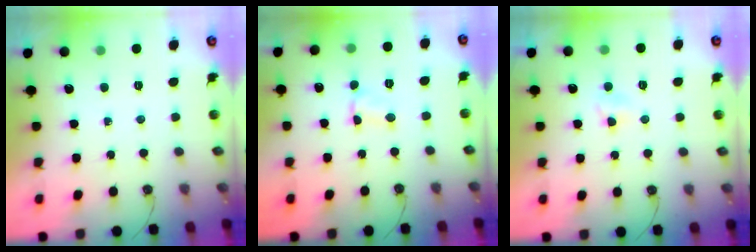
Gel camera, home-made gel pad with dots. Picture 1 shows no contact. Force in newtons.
{"total": 2.3, "press": 2.3, "slide": 0.3}
{"total": 3.4, "press": 3.4, "slide": 0.5}